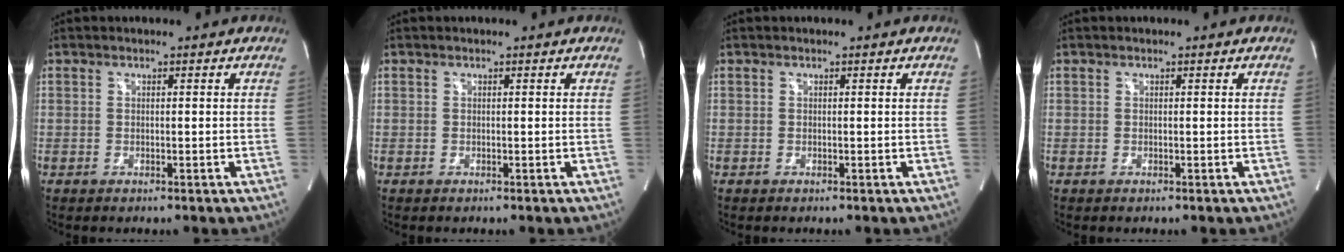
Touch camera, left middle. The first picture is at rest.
{"total": 0.0}
{"total": 0.0}
{"total": 0.0}